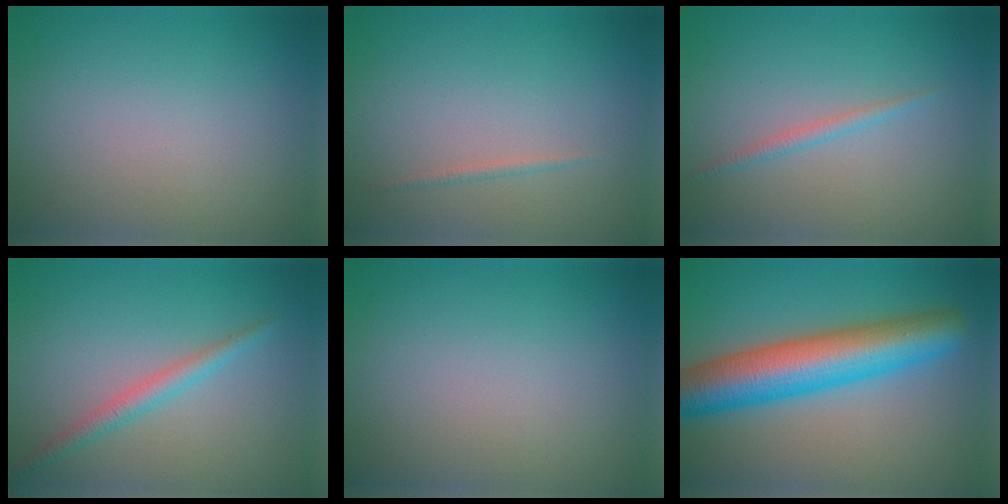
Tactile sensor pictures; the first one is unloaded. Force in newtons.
{"total": 0.6, "press": 0.6, "slide": 0.1}
{"total": 1.0, "press": 1.0, "slide": 0.0}
{"total": 2.0, "press": 2.0, "slide": 0.1}
{"total": 0.0}
{"total": 9.3, "press": 9.3, "slide": 0.2}